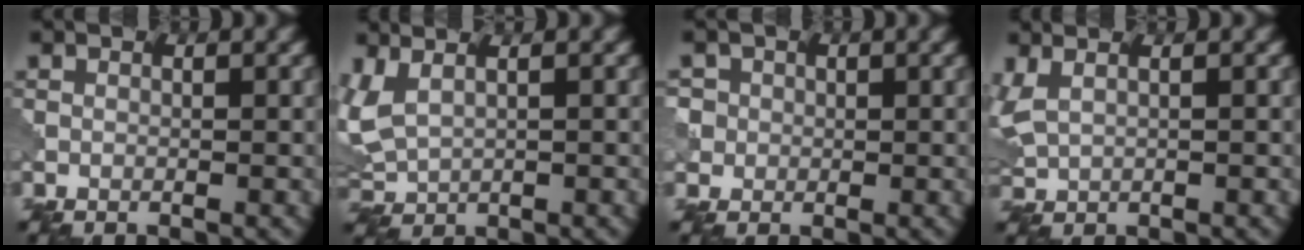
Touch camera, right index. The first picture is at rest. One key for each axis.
{"total": 3.8, "fx": 1.5, "fy": 2.3, "fz": 2.6, "tx": -0.080, "ty": 0.010, "tz": 0.040}
{"total": 4.3, "fx": 1.3, "fy": 3.9, "fz": 1.1, "tx": -0.011, "ty": 0.030, "tz": 0.006}
{"total": 2.8, "fx": 1.3, "fy": 1.7, "fz": 1.8, "tx": -0.052, "ty": 0.014, "tz": 0.033}